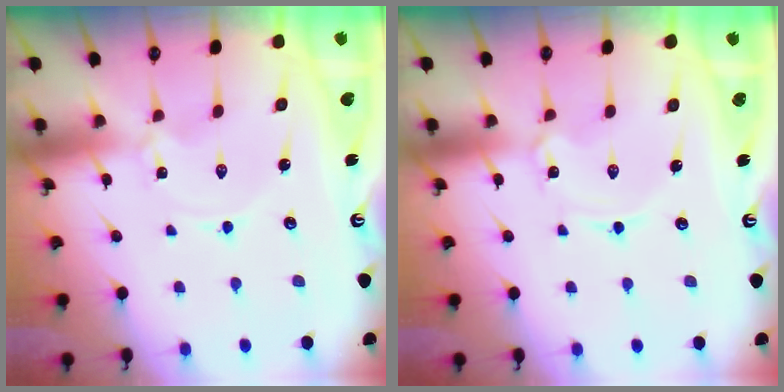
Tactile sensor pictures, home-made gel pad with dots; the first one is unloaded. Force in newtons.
{"total": 1.6, "press": 1.6, "slide": 0.2}